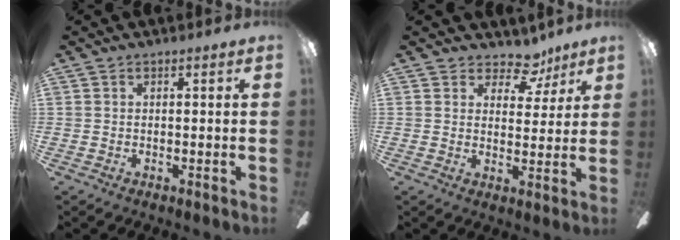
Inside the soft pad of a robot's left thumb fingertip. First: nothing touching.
{"total": 8.0, "force": [6.0, 4.5, 2.8], "torque": [-0.030, -0.040, 0.105]}